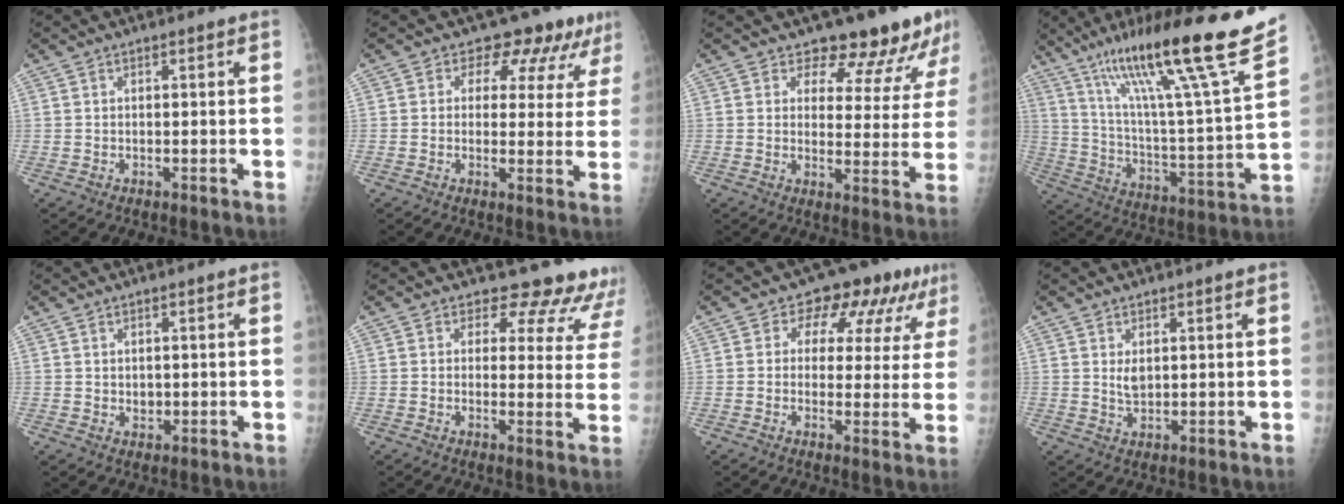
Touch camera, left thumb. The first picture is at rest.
{"total": 8.6, "force": [6.4, 5.1, 2.6], "torque": [0.012, -0.027, 0.059]}
{"total": 10.8, "force": [9.6, 4.1, 2.5], "torque": [0.009, -0.072, 0.109]}
{"total": 26.9, "force": [18.0, 1.2, 19.9], "torque": [-0.301, -0.069, 0.299]}
{"total": 1.8, "force": [0.4, 1.5, 0.8], "torque": [-0.007, -0.004, 0.011]}
{"total": 13.4, "force": [12.2, 5.4, 1.4], "torque": [0.036, -0.087, 0.107]}
{"total": 10.9, "force": [6.0, 6.8, 6.1], "torque": [-0.031, -0.012, 0.066]}
{"total": 2.8, "force": [1.1, 1.8, 1.8], "torque": [-0.024, -0.010, 0.024]}